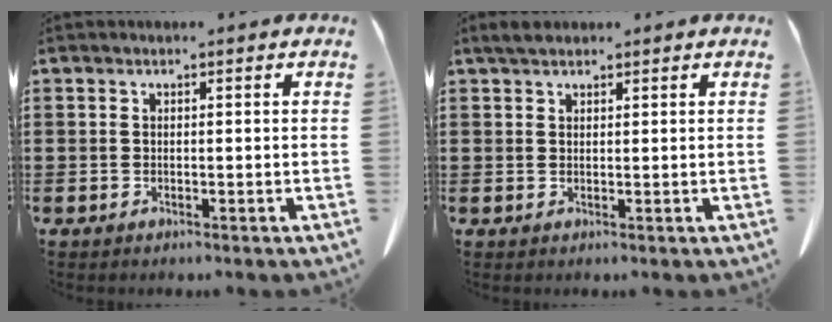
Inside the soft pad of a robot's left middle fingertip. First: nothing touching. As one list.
[{"total": 1.8, "force": [1.5, 0.6, 0.7], "torque": [-0.019, 0.006, 0.029]}]